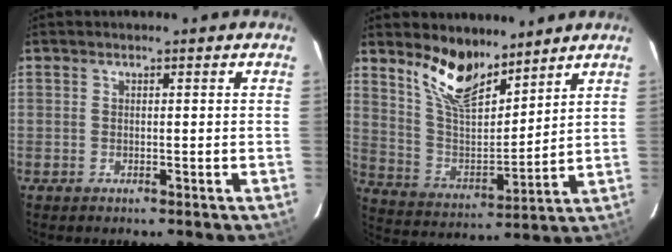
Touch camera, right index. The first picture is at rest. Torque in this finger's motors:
{"motor_torque": [0.94, 0.94, 0.19, 0.08]}